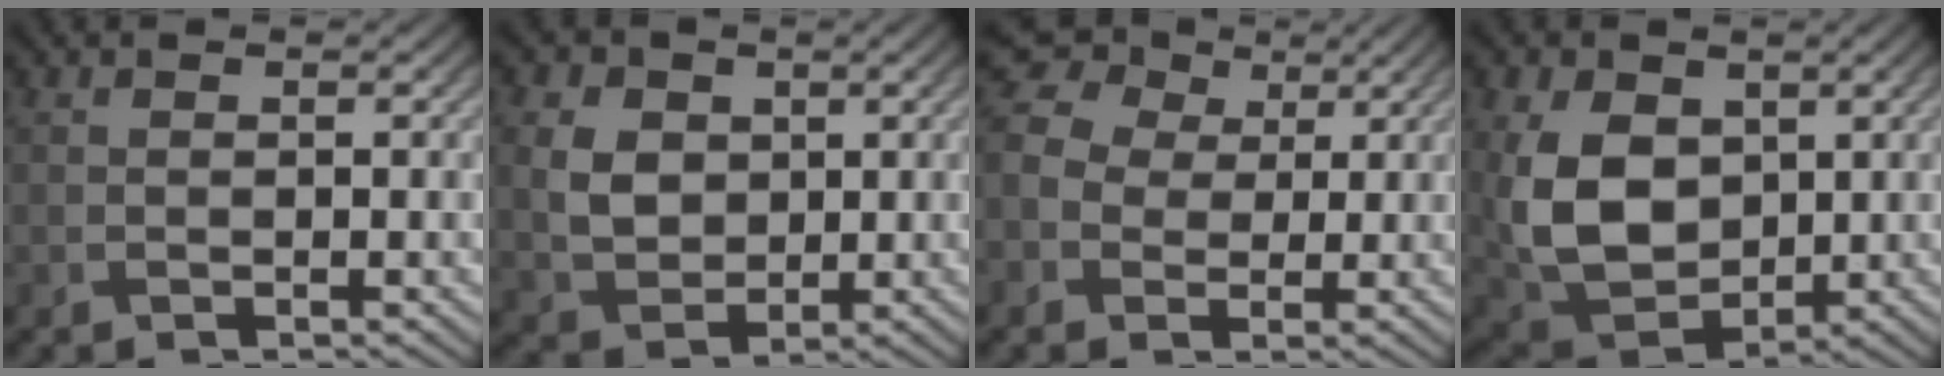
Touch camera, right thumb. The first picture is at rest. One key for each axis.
{"total": 6.0, "fx": 1.1, "fy": 4.9, "fz": 3.4, "tx": -0.091, "ty": 0.001, "tz": 0.018}
{"total": 8.0, "fx": 0.9, "fy": 6.8, "fz": 4.0, "tx": -0.123, "ty": 0.014, "tz": 0.009}
{"total": 10.4, "fx": 1.6, "fy": 7.5, "fz": 7.1, "tx": -0.181, "ty": -0.010, "tz": 0.032}